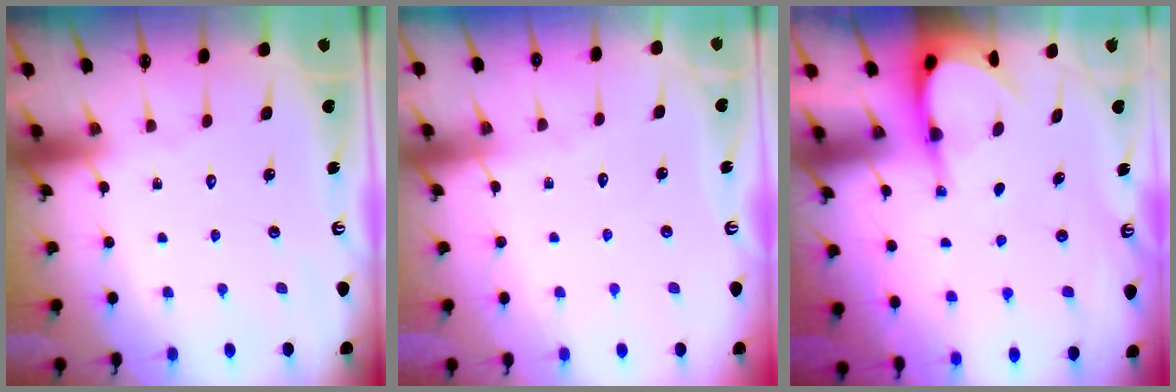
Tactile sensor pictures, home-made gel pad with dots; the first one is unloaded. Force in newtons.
{"total": 2.0, "press": 2.0, "slide": 0.3}
{"total": 4.8, "press": 4.8, "slide": 0.3}